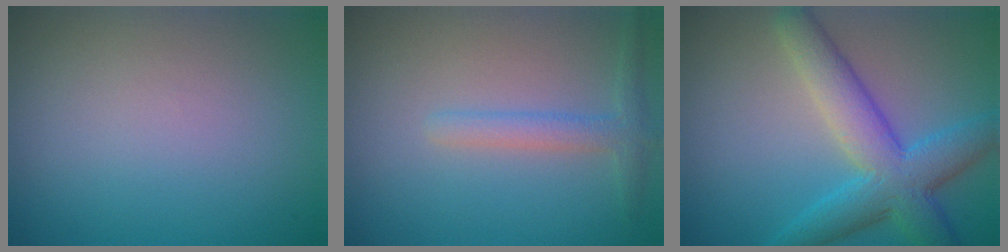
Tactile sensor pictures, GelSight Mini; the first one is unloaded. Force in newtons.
{"total": 2.1, "press": 2.1, "slide": 0.1}
{"total": 6.8, "press": 6.8, "slide": 0.1}